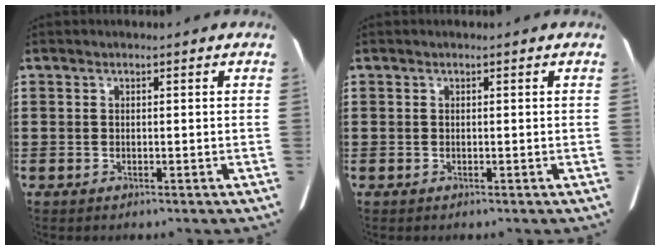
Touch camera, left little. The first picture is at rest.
{"total": 0.0}